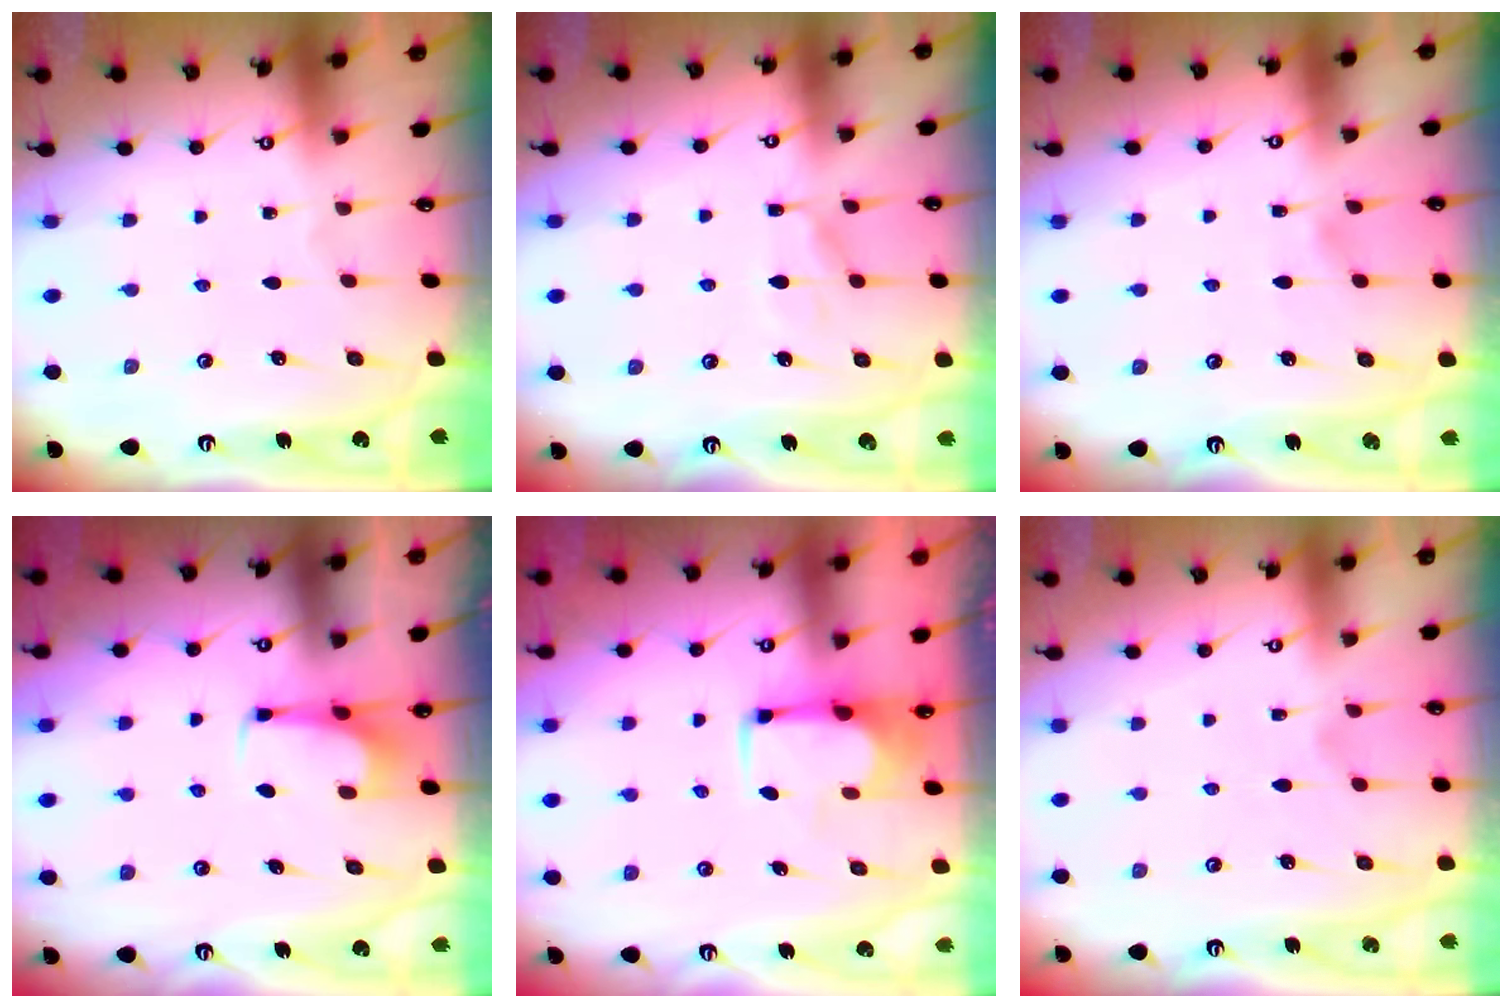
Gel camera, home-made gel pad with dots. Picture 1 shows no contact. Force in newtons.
{"total": 7.6, "press": 7.6, "slide": 0.7}
{"total": 3.9, "press": 3.9, "slide": 0.4}
{"total": 2.1, "press": 2.1, "slide": 0.1}
{"total": 1.6, "press": 1.5, "slide": 0.7}
{"total": 1.1, "press": 0.0, "slide": 1.1}